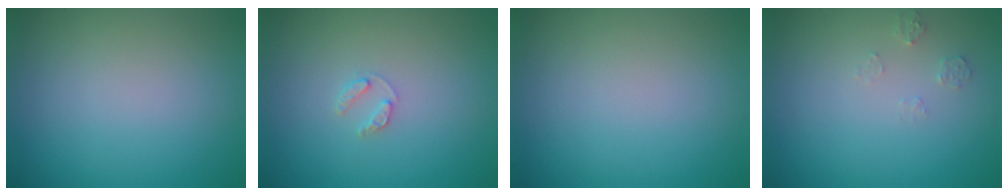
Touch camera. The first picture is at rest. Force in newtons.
{"total": 1.1, "press": 1.1, "slide": 0.2}
{"total": 0.0}
{"total": 1.1, "press": 1.1, "slide": 0.1}